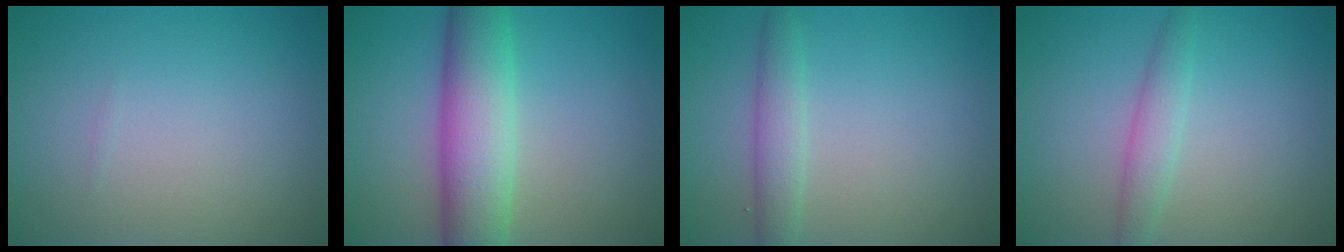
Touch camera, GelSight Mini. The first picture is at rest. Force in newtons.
{"total": 7.8, "press": 7.8, "slide": 0.2}
{"total": 2.4, "press": 2.4, "slide": 0.1}
{"total": 2.2, "press": 2.2, "slide": 0.0}